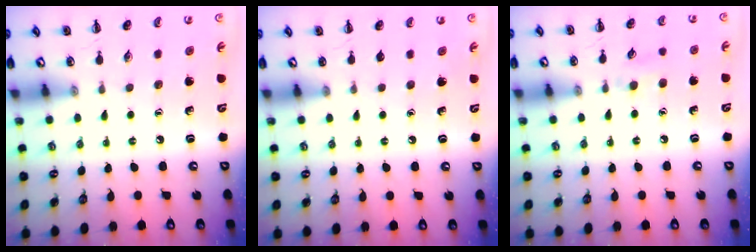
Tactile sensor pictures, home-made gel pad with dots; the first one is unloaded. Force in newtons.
{"total": 0.6, "press": 0.6, "slide": 0.0}
{"total": 6.3, "press": 5.9, "slide": 2.3}